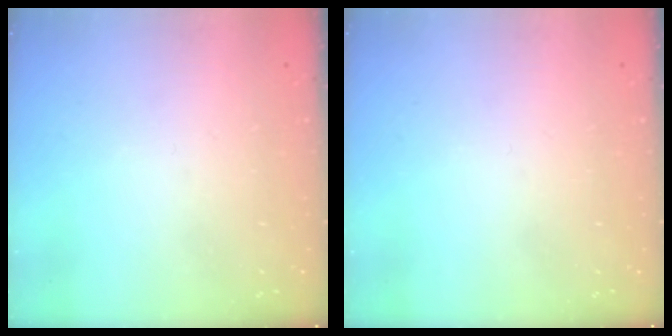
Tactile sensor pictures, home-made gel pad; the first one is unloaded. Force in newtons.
{"total": 0.0}